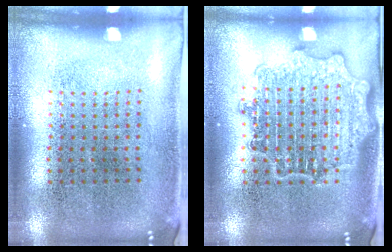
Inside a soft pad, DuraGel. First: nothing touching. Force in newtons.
{"total": 2.7, "press": 2.7, "slide": 0.4}